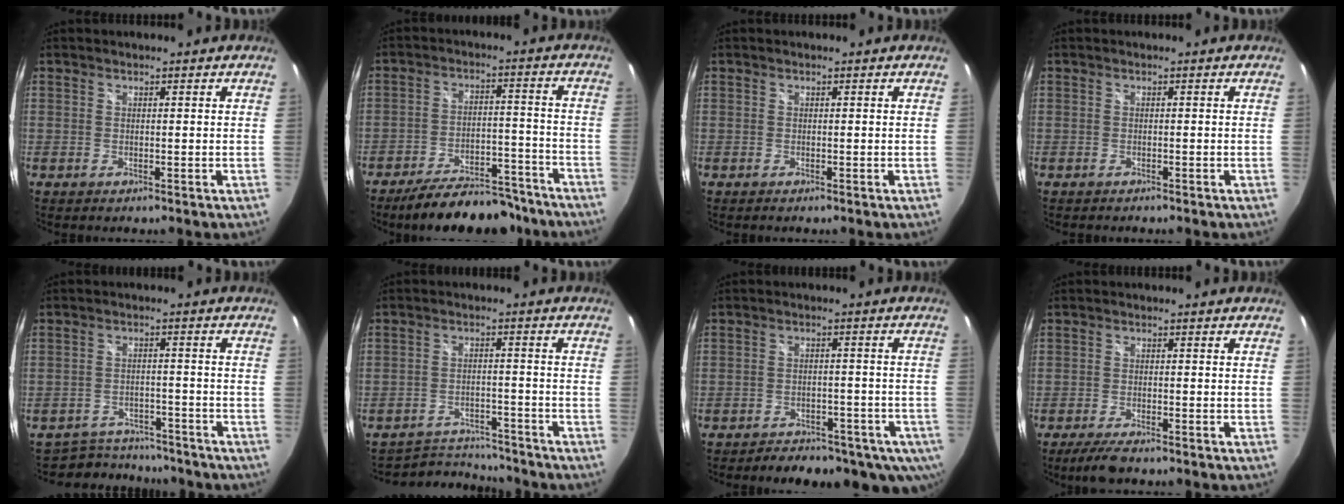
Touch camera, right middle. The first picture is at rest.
{"total": 17.0, "force": [-14.6, 5.1, 7.0], "torque": [-0.121, 0.010, -0.194]}
{"total": 0.0}
{"total": 1.1, "force": [-1.0, 0.2, 0.3], "torque": [-0.008, -0.003, -0.014]}
{"total": 9.8, "force": [-8.7, 4.1, 1.6], "torque": [-0.046, 0.013, -0.118]}
{"total": 9.4, "force": [-9.2, 1.8, 1.1], "torque": [-0.035, 0.010, -0.136]}
{"total": 14.9, "force": [-10.3, 7.5, 7.7], "torque": [-0.139, -0.007, -0.120]}
{"total": 4.5, "force": [-3.6, 0.8, 2.6], "torque": [-0.064, -0.012, -0.065]}